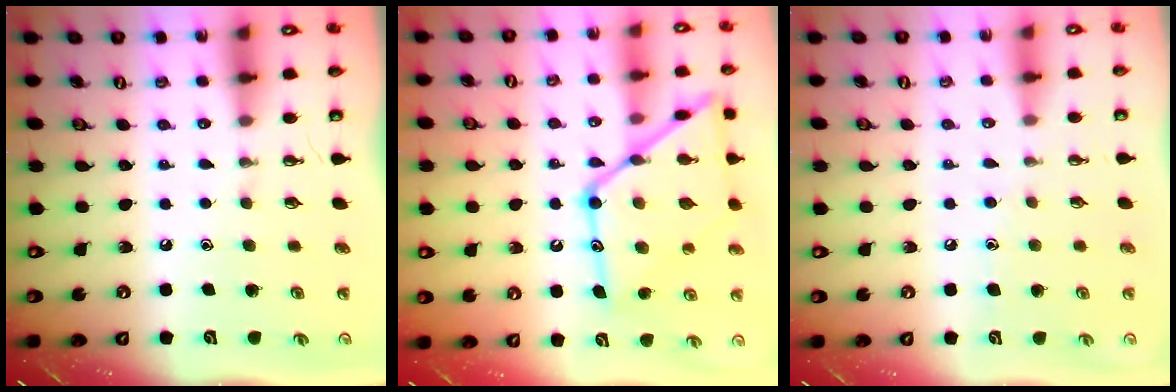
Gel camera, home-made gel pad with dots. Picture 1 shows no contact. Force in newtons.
{"total": 22.0, "press": 21.9, "slide": 1.6}
{"total": 4.4, "press": 4.4, "slide": 0.6}